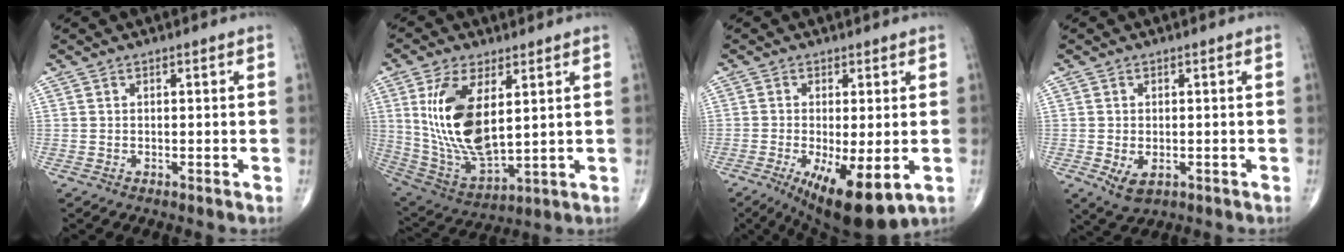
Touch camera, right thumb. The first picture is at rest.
{"total": 16.9, "force": [4.1, 7.9, 14.4], "torque": [-0.275, -0.023, 0.095]}
{"total": 12.6, "force": [-4.3, 4.0, 11.2], "torque": [-0.181, -0.022, -0.055]}
{"total": 4.3, "force": [-1.2, 2.5, 3.3], "torque": [-0.059, -0.005, -0.010]}